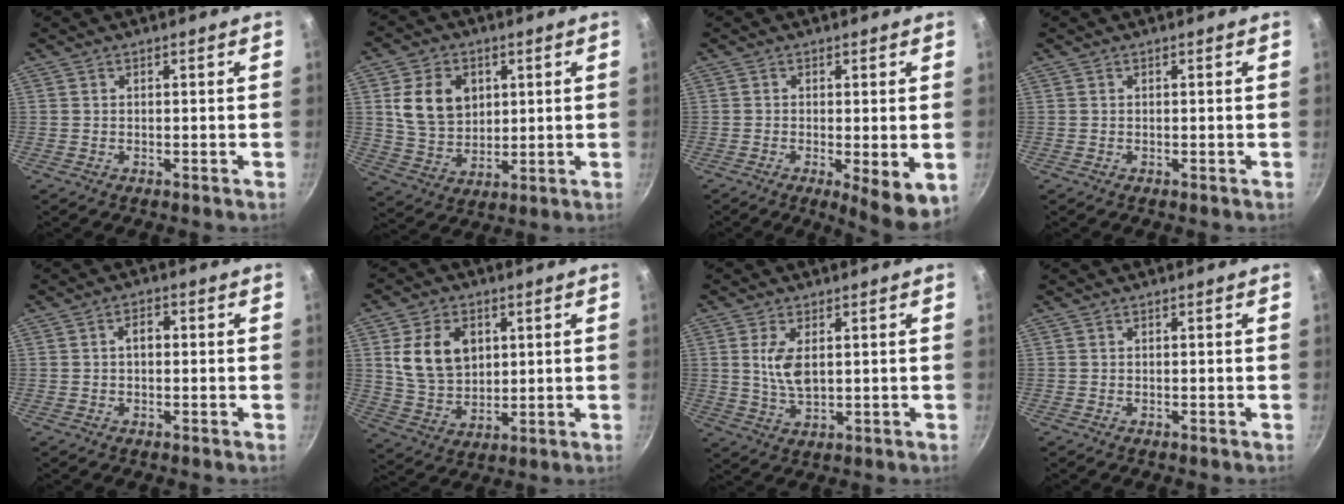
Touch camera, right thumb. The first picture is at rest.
{"total": 11.6, "force": [3.2, 8.9, 6.7], "torque": [-0.089, -0.013, 0.067]}
{"total": 7.4, "force": [-2.0, 1.9, 6.9], "torque": [-0.102, -0.021, -0.029]}
{"total": 0.0}
{"total": 2.7, "force": [0.1, 1.7, 2.1], "torque": [-0.026, 0.013, -0.001]}
{"total": 12.1, "force": [3.4, 8.7, 7.8], "torque": [-0.115, -0.013, 0.071]}
{"total": 6.0, "force": [1.2, 2.9, 5.1], "torque": [-0.101, -0.010, 0.030]}
{"total": 0.0}